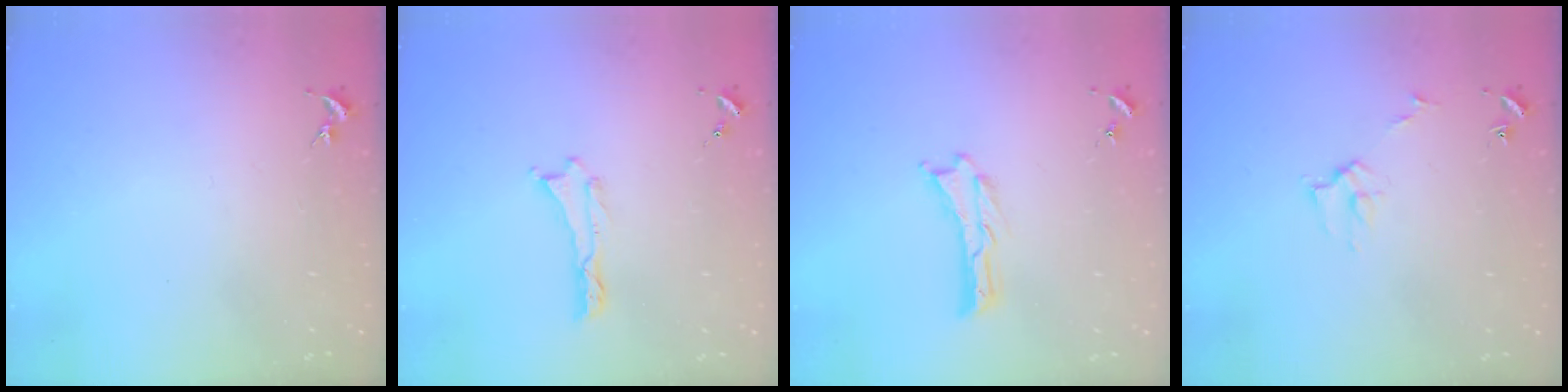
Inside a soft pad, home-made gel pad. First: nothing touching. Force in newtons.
{"total": 0.0}
{"total": 0.0}
{"total": 2.7, "press": 2.7, "slide": 0.3}